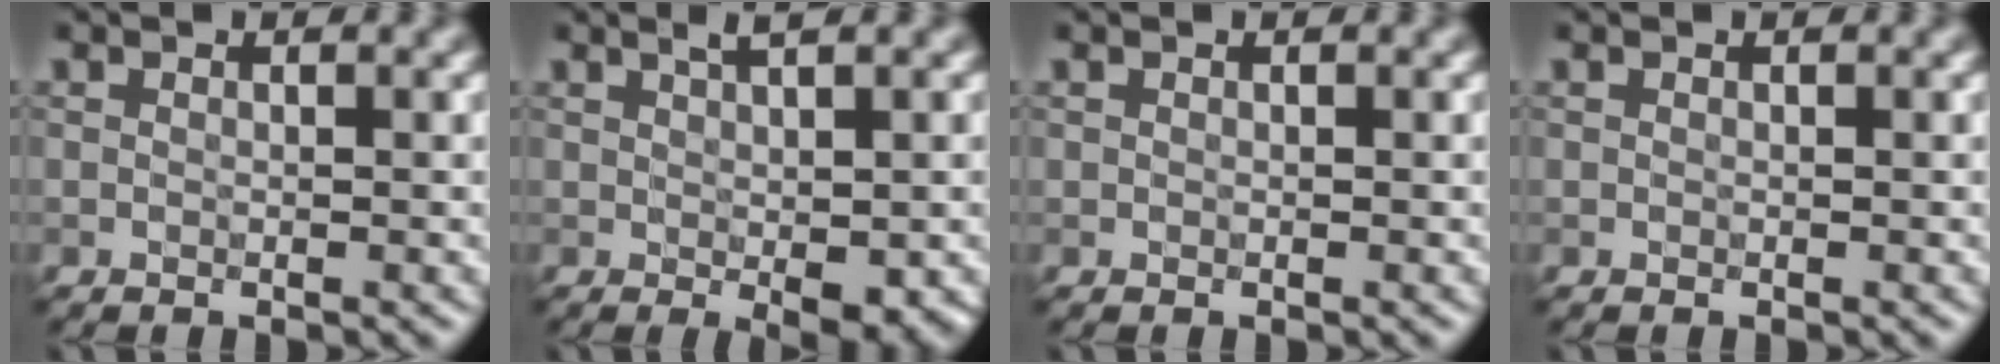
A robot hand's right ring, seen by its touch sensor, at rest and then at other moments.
{"total": 4.1, "force": [0.3, 0.9, 3.9], "torque": [-0.053, 0.001, 0.011]}
{"total": 0.0}
{"total": 0.0}